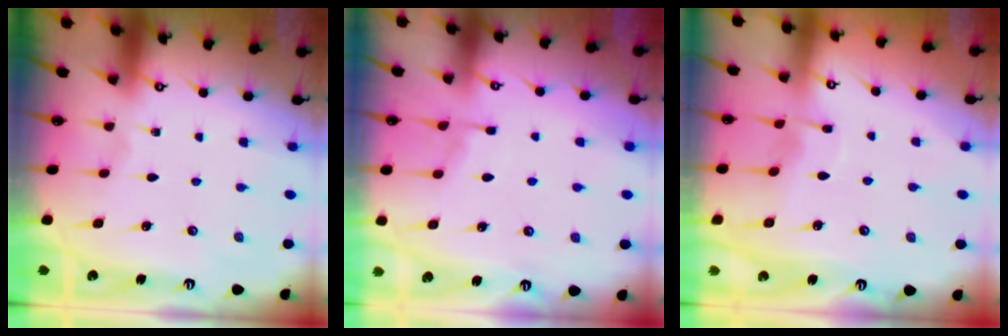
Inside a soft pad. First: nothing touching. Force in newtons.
{"total": 3.5, "press": 3.5, "slide": 0.6}
{"total": 2.9, "press": 2.9, "slide": 0.4}